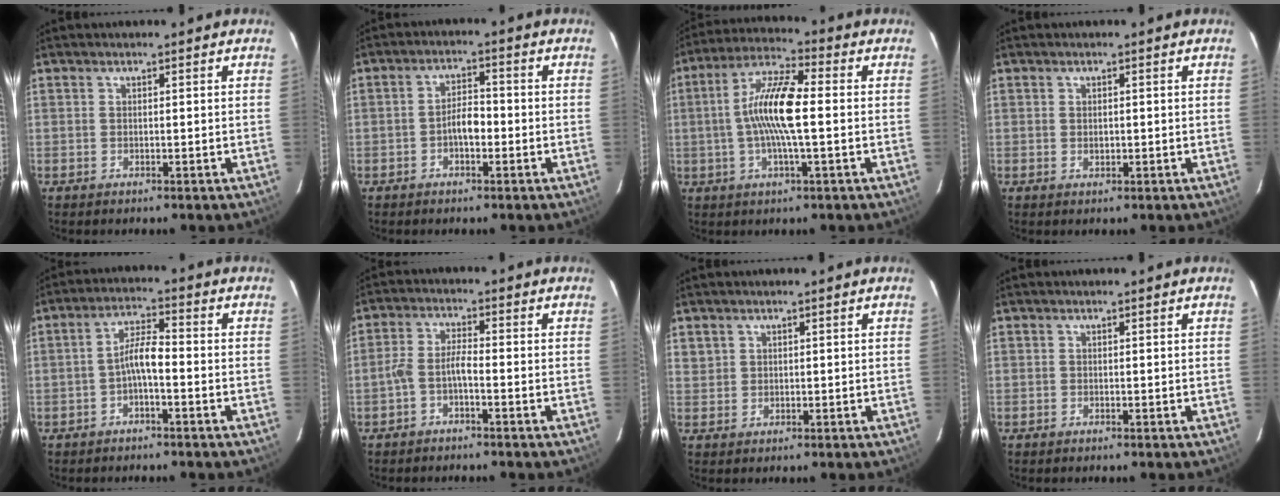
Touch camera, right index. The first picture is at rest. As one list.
[{"total": 3.8, "force": [-1.5, 1.8, 3.1], "torque": [-0.058, 0.010, -0.026]}, {"total": 11.7, "force": [-0.5, 2.2, 11.5], "torque": [-0.227, 0.013, -0.016]}, {"total": 1.3, "force": [0.0, 1.0, 0.7], "torque": [-0.010, 0.000, 0.002]}, {"total": 4.3, "force": [-1.9, 0.9, 3.7], "torque": [-0.077, 0.013, -0.035]}, {"total": 3.4, "force": [-2.0, 0.7, 2.7], "torque": [-0.069, 0.013, -0.040]}, {"total": 2.1, "force": [1.0, 1.8, 0.2], "torque": [0.005, 0.006, 0.020]}, {"total": 0.0}]